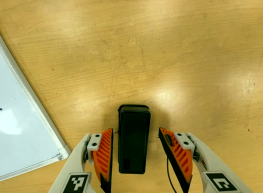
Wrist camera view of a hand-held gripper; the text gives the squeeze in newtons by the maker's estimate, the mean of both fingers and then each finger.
{"total": 0.0}